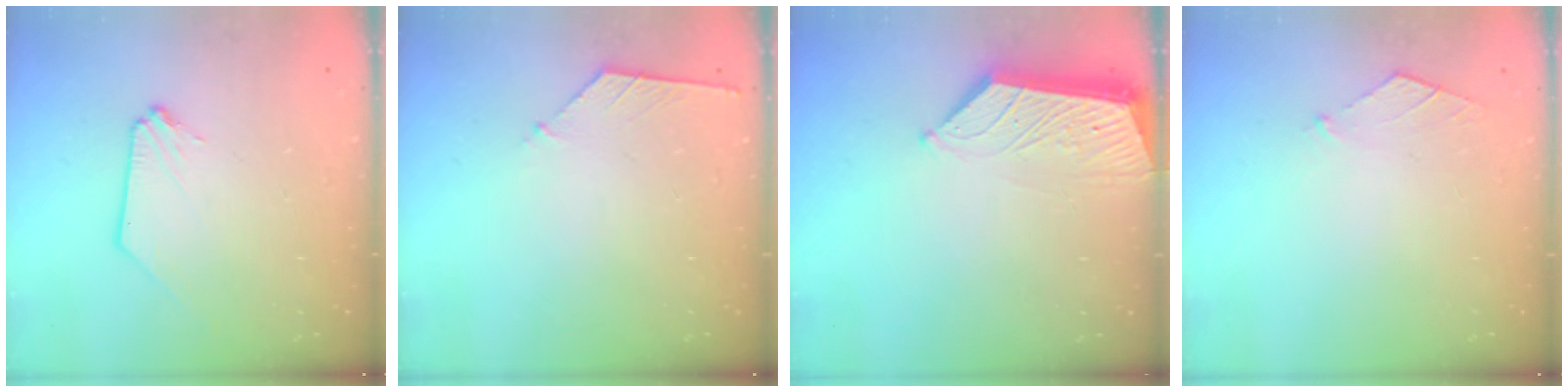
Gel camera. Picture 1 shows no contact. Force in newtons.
{"total": 4.9, "press": 4.8, "slide": 0.7}
{"total": 5.3, "press": 5.3, "slide": 0.5}
{"total": 4.8, "press": 4.7, "slide": 0.6}